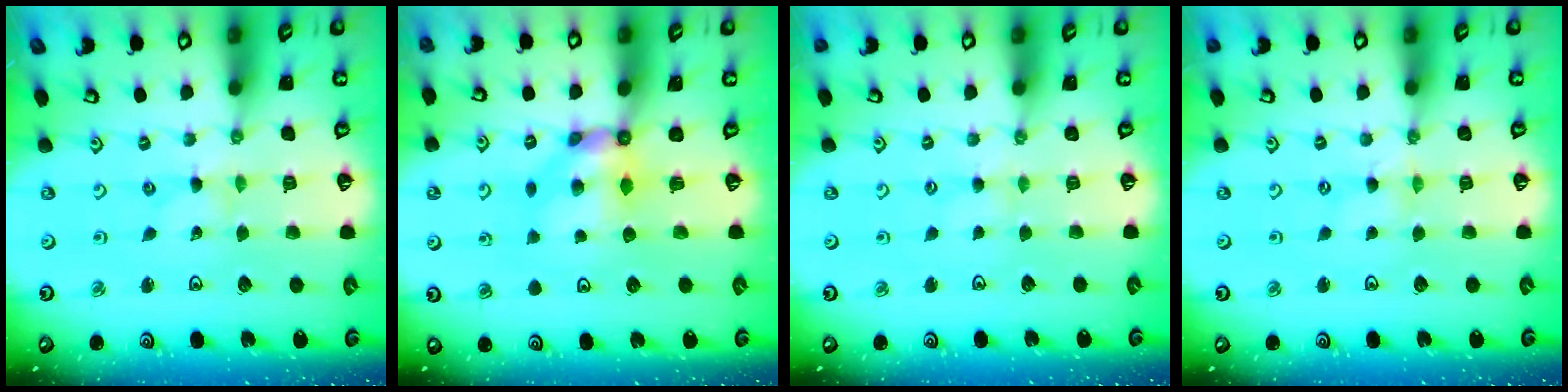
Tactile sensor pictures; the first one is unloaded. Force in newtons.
{"total": 6.5, "press": 6.5, "slide": 0.5}
{"total": 2.4, "press": 2.3, "slide": 0.3}
{"total": 0.0}